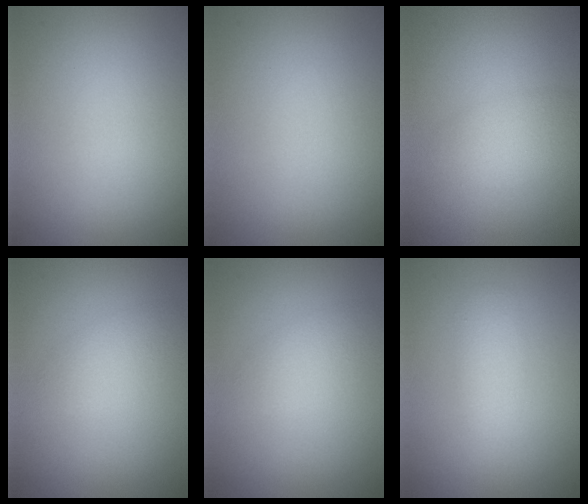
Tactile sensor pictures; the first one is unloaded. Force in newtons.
{"total": 0.0}
{"total": 2.5, "press": 2.4, "slide": 0.2}
{"total": 2.3, "press": 2.3, "slide": 0.2}
{"total": 2.3, "press": 2.3, "slide": 0.2}
{"total": 1.7, "press": 1.7, "slide": 0.1}